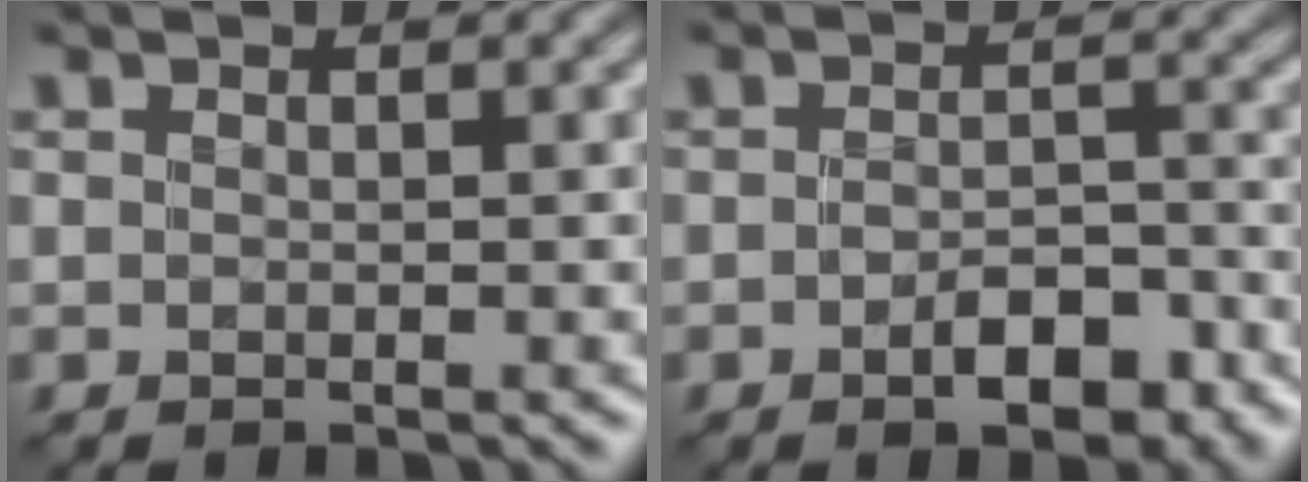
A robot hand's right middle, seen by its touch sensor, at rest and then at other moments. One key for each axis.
{"total": 3.9, "fx": -2.1, "fy": 1.8, "fz": 2.7, "tx": -0.040, "ty": 0.003, "tz": -0.031}